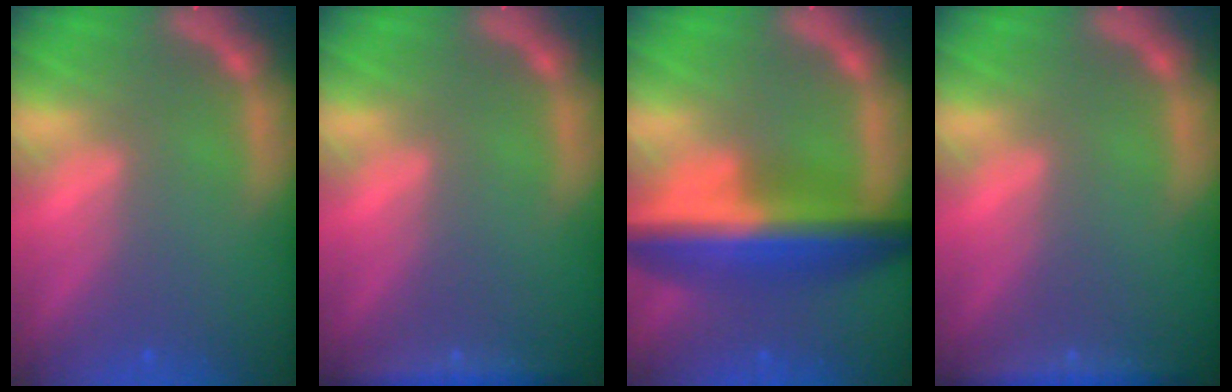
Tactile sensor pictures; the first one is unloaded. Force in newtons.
{"total": 2.9}
{"total": 10.1}
{"total": 2.9}